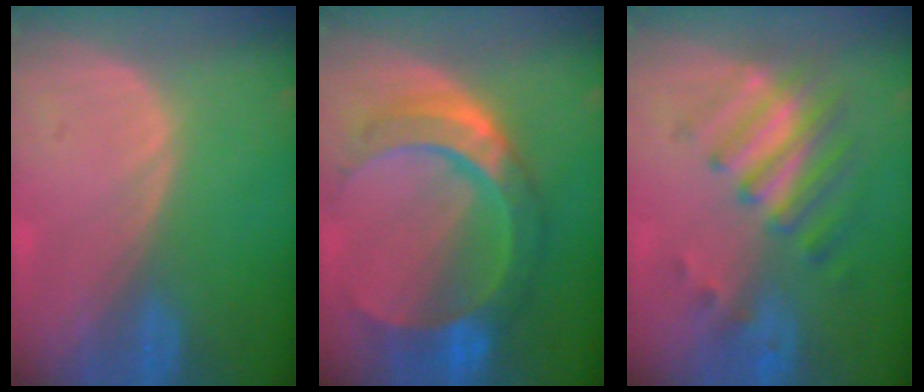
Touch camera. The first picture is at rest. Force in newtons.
{"total": 10.0, "press": 10.0, "slide": 0.9}
{"total": 7.7, "press": 6.8, "slide": 3.5}